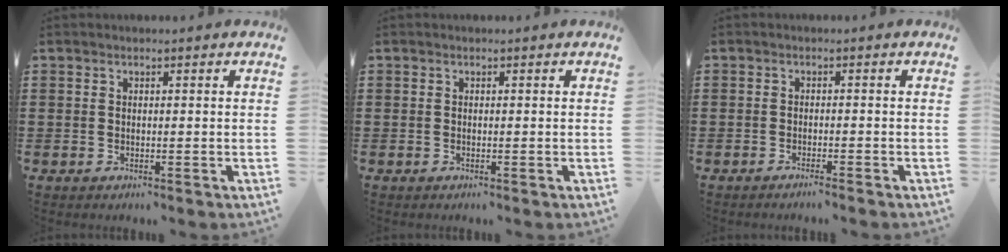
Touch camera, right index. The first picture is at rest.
{"total": 0.0}
{"total": 1.3, "force": [-1.2, -0.2, 0.5], "torque": [-0.008, 0.000, -0.023]}